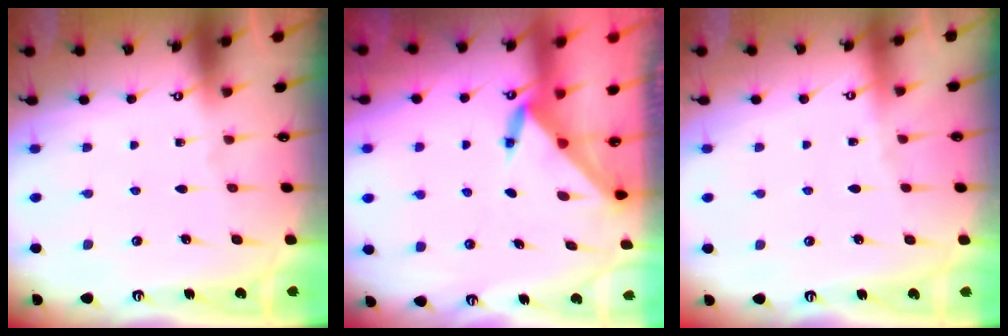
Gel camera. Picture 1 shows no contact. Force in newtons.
{"total": 3.4, "press": 3.4, "slide": 0.4}
{"total": 0.7, "press": 0.6, "slide": 0.3}